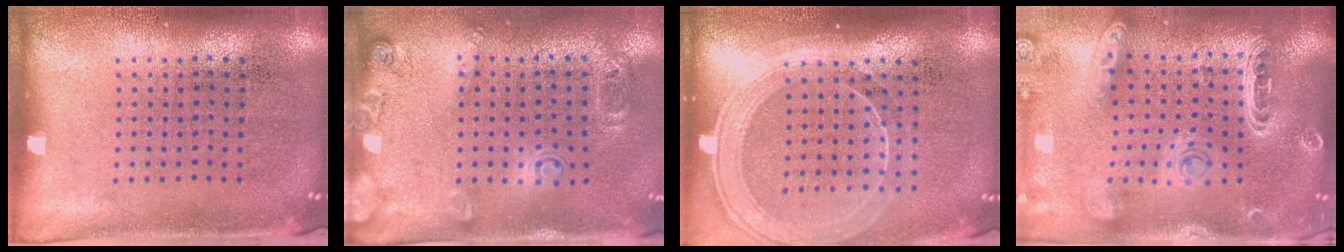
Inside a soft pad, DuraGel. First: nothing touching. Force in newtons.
{"total": 1.8, "press": 1.2, "slide": 1.4}
{"total": 1.8, "press": 1.7, "slide": 0.8}
{"total": 2.2, "press": 2.1, "slide": 0.7}